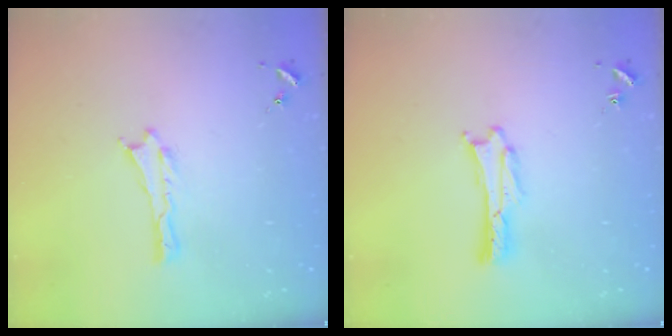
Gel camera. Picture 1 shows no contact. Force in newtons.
{"total": 1.1, "press": 1.1, "slide": 0.0}